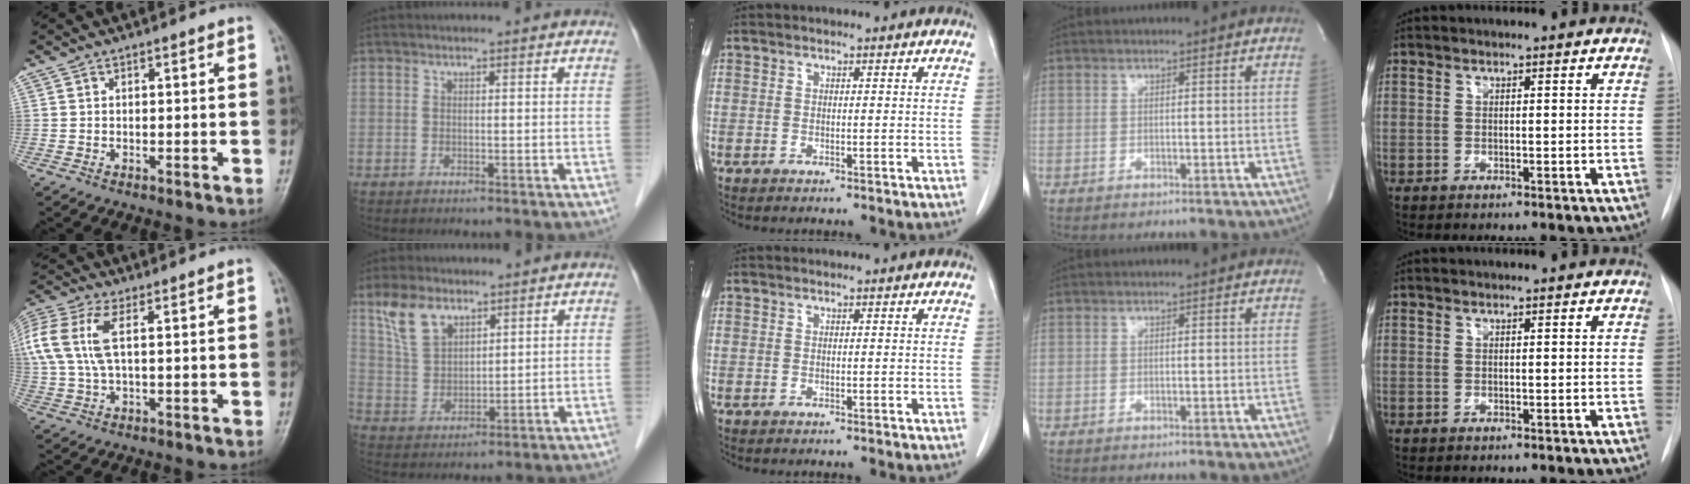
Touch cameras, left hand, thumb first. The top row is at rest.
{"thumb": {"total": 10.0, "force": [2.7, 4.1, 8.7], "torque": [-0.233, 0.022, 0.057]}, "index": {"total": 6.2, "force": [4.4, 3.2, 2.9], "torque": [-0.070, 0.010, 0.100]}}